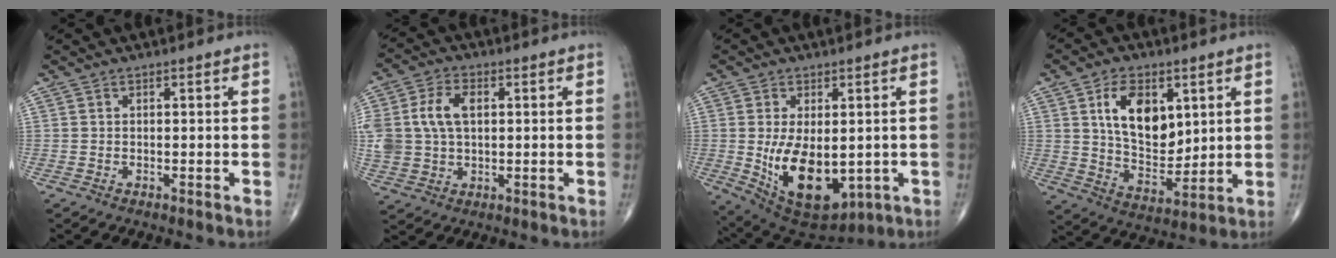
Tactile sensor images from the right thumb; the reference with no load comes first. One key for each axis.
{"total": 11.1, "fx": 1.9, "fy": 7.5, "fz": 7.9, "tx": -0.165, "ty": 0.008, "tz": 0.040}
{"total": 14.7, "fx": -1.7, "fy": 8.1, "fz": 12.1, "tx": -0.190, "ty": -0.018, "tz": 0.003}
{"total": 13.4, "fx": 4.4, "fy": 8.1, "fz": 9.7, "tx": -0.130, "ty": -0.029, "tz": 0.087}